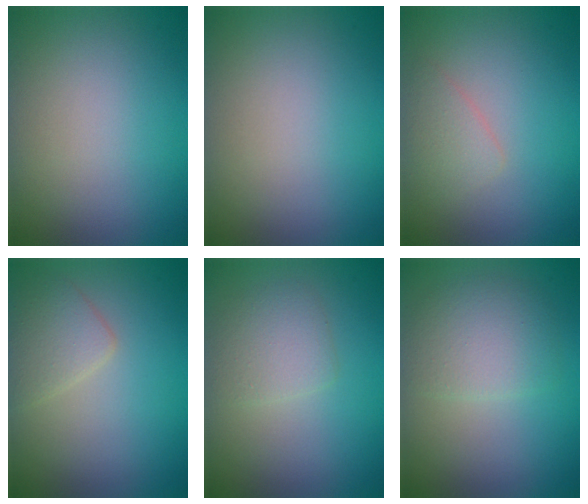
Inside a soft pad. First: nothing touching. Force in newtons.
{"total": 0.0}
{"total": 1.7, "press": 1.7, "slide": 0.1}
{"total": 2.5, "press": 2.5, "slide": 0.2}
{"total": 2.3, "press": 2.3, "slide": 0.0}
{"total": 3.3, "press": 3.3, "slide": 0.2}